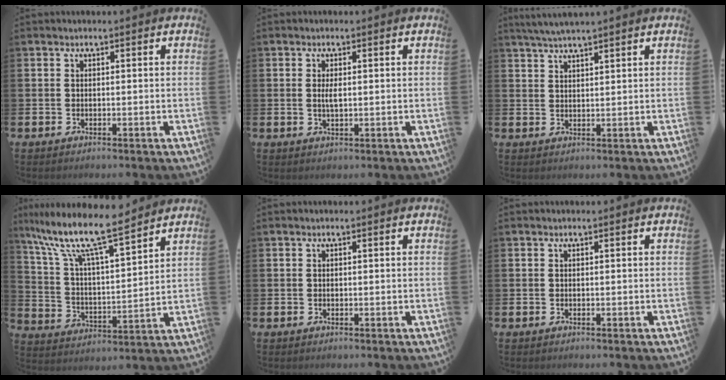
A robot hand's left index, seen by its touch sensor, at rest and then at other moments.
{"total": 1.8, "force": [0.3, 0.6, 1.7], "torque": [-0.033, 0.003, 0.003]}
{"total": 3.4, "force": [3.1, 0.0, 1.4], "torque": [-0.037, -0.002, 0.057]}
{"total": 11.5, "force": [9.8, 1.8, 5.7], "torque": [-0.136, -0.063, 0.166]}
{"total": 0.0}
{"total": 0.0}